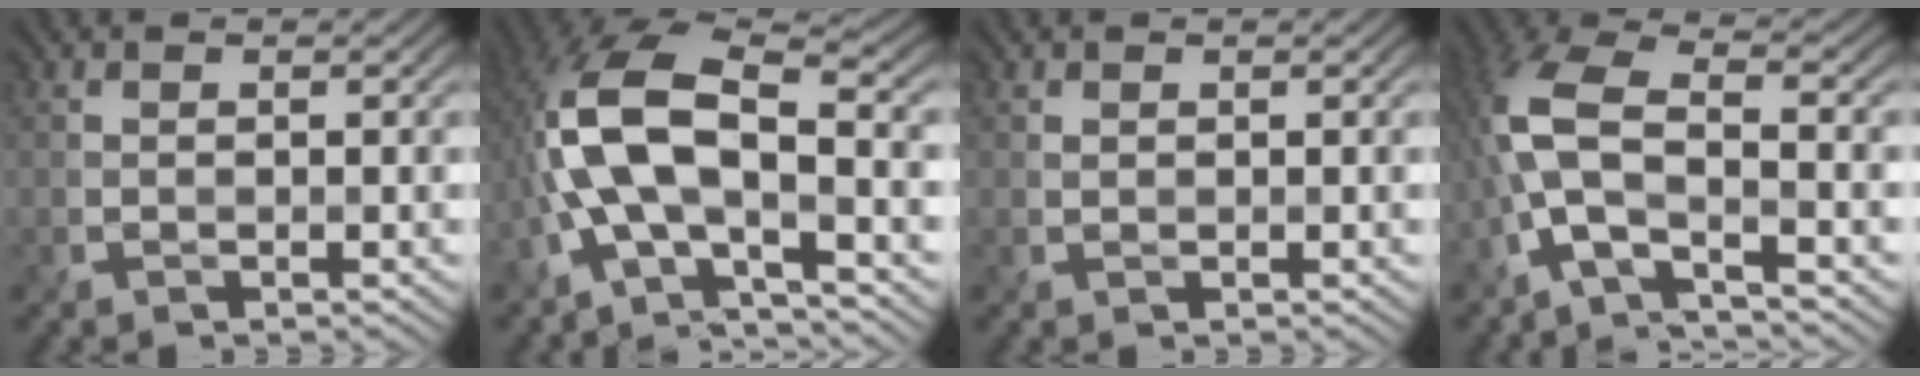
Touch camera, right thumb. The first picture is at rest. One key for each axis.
{"total": 11.7, "fx": -2.4, "fy": 4.8, "fz": 10.4, "tx": -0.226, "ty": 0.012, "tz": -0.060}
{"total": 0.0}
{"total": 8.4, "fx": -2.7, "fy": 2.8, "fz": 7.4, "tx": -0.174, "ty": 0.017, "tz": -0.076}